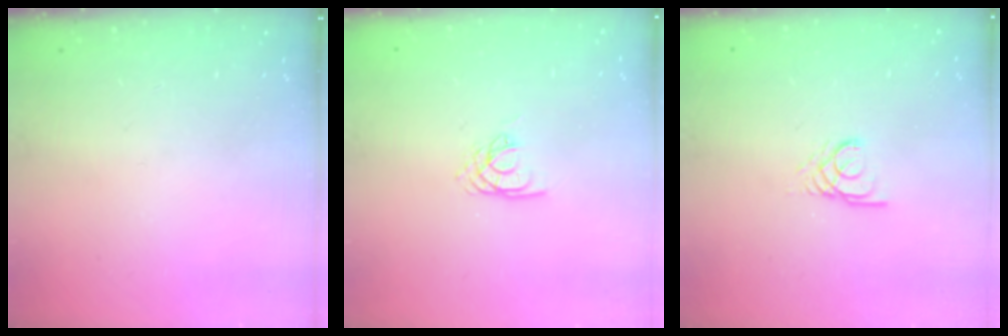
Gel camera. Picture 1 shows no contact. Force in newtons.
{"total": 2.8, "press": 2.8, "slide": 0.1}
{"total": 2.6, "press": 2.6, "slide": 0.1}